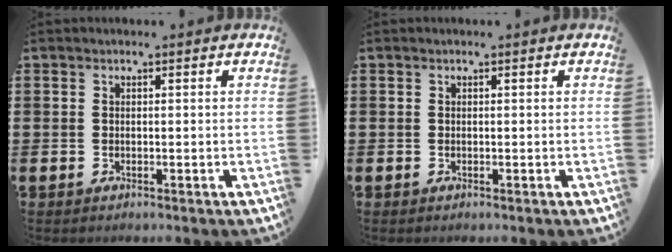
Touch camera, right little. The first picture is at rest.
{"total": 0.0}